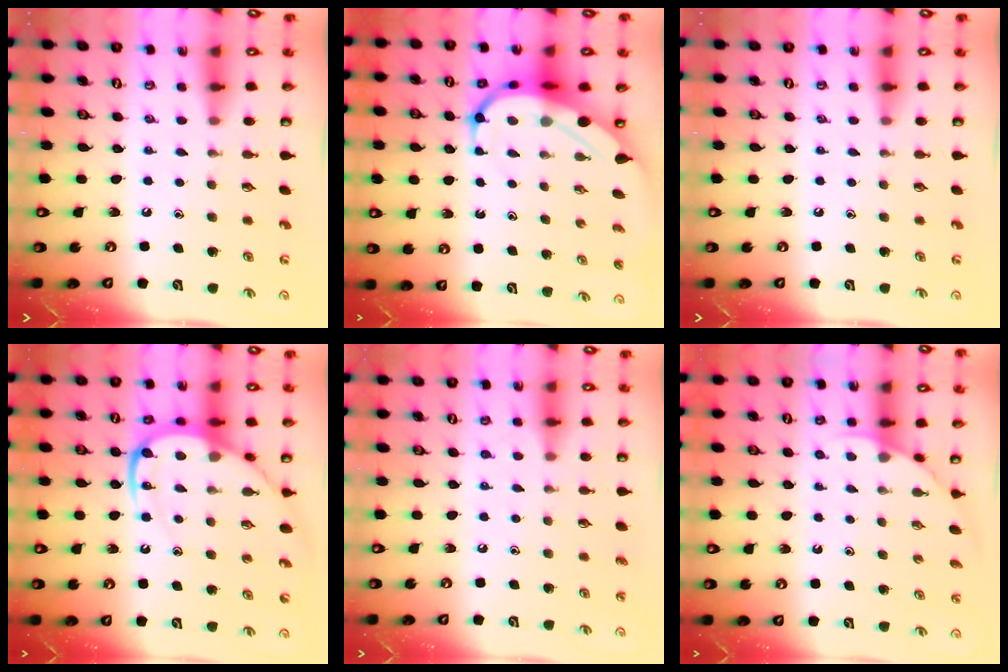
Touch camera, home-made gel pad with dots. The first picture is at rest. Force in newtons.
{"total": 10.4, "press": 10.4, "slide": 1.0}
{"total": 0.0}
{"total": 16.3, "press": 16.2, "slide": 1.8}
{"total": 3.0, "press": 3.0, "slide": 0.3}
{"total": 2.5, "press": 2.5, "slide": 0.2}